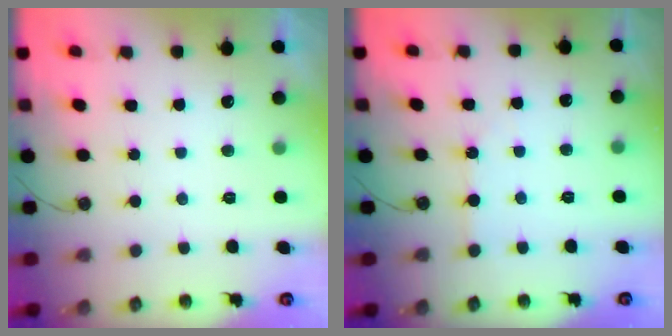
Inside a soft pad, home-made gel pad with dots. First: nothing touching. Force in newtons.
{"total": 2.2, "press": 2.2, "slide": 0.3}